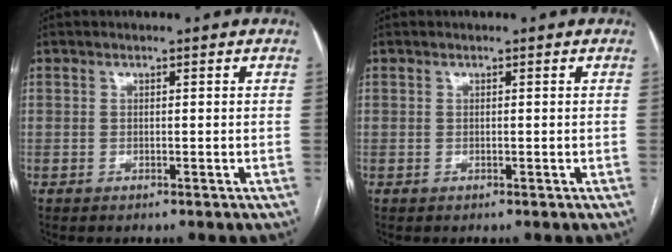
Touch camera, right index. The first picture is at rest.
{"total": 0.0}